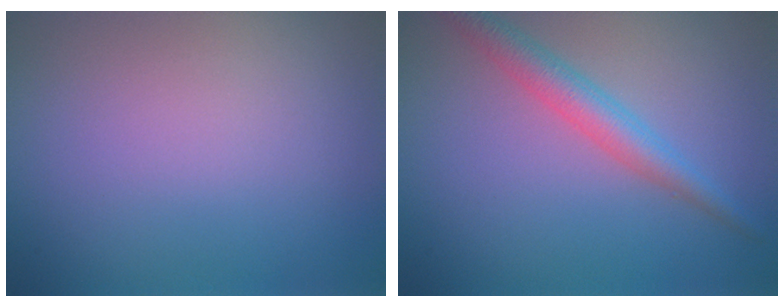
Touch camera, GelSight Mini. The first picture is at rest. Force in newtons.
{"total": 3.3, "press": 3.3, "slide": 0.1}